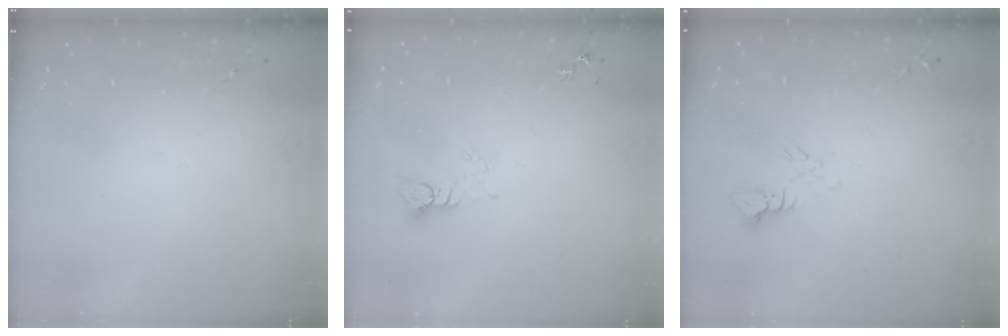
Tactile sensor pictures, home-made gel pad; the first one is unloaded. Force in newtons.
{"total": 4.4, "press": 4.4, "slide": 0.4}
{"total": 3.9, "press": 3.9, "slide": 0.3}